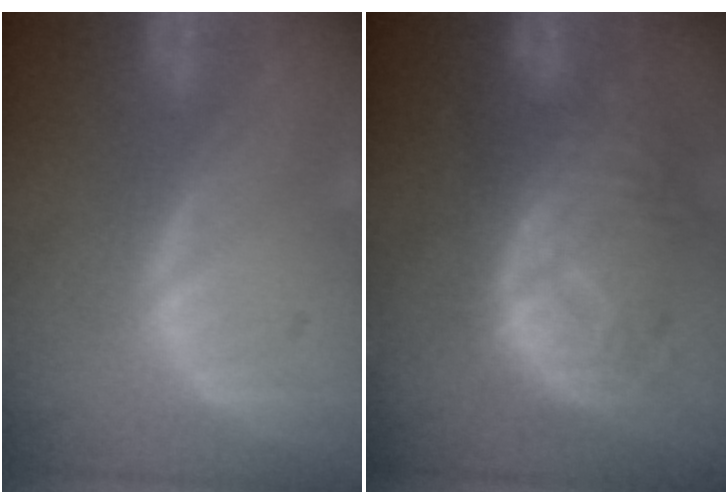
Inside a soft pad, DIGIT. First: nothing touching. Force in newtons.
{"total": 10.8, "press": 9.6, "slide": 5.0}